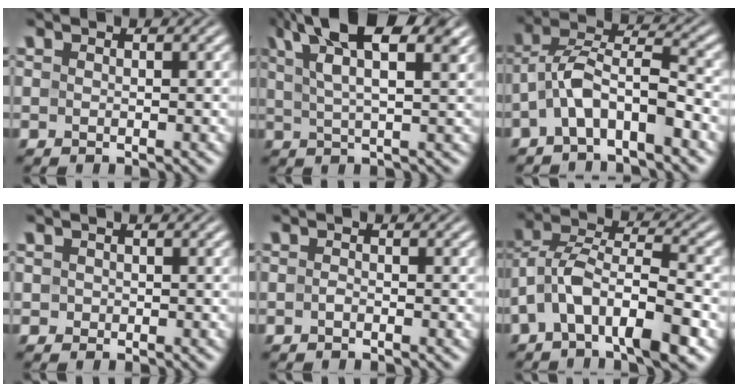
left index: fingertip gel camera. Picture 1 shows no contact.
{"total": 10.5, "force": [5.9, 3.7, 7.8], "torque": [-0.127, 0.038, 0.080]}
{"total": 5.5, "force": [-2.6, 2.1, 4.3], "torque": [-0.084, 0.017, -0.054]}
{"total": 0.6, "force": [0.1, 0.6, 0.1], "torque": [0.000, -0.001, -0.001]}
{"total": 0.5, "force": [-0.3, 0.2, 0.4], "torque": [-0.009, 0.001, -0.007]}
{"total": 8.5, "force": [-3.5, 3.9, 6.8], "torque": [-0.127, 0.010, -0.074]}